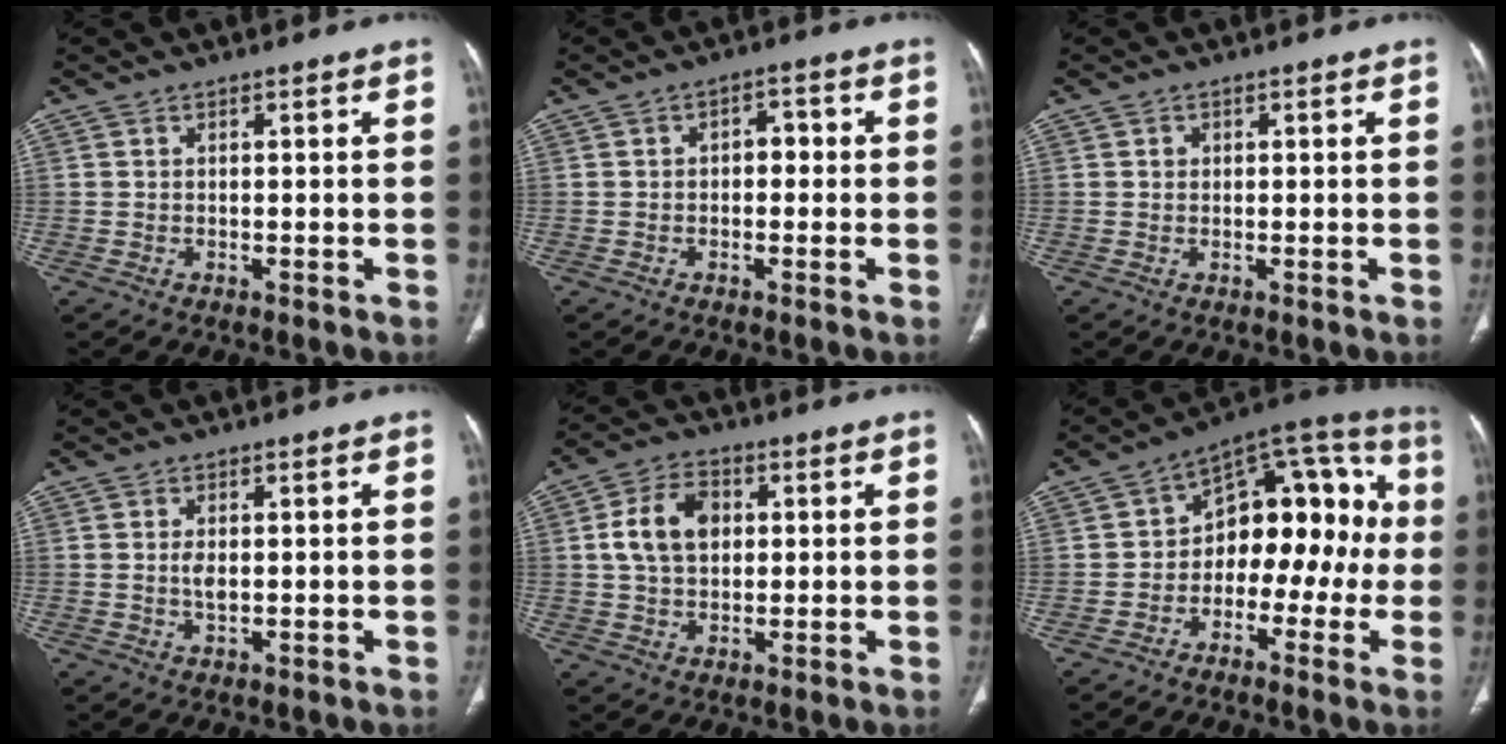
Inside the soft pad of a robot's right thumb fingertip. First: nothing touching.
{"total": 3.3, "force": [-0.1, 2.2, 2.4], "torque": [-0.017, 0.014, -0.008]}
{"total": 0.8, "force": [0.2, 0.8, 0.2], "torque": [0.001, 0.001, 0.004]}
{"total": 2.3, "force": [0.1, 1.2, 2.0], "torque": [-0.040, -0.003, 0.003]}
{"total": 9.6, "force": [1.7, 6.6, 6.8], "torque": [-0.112, 0.009, 0.029]}
{"total": 16.5, "force": [-1.5, 10.4, 12.6], "torque": [-0.110, 0.059, -0.037]}